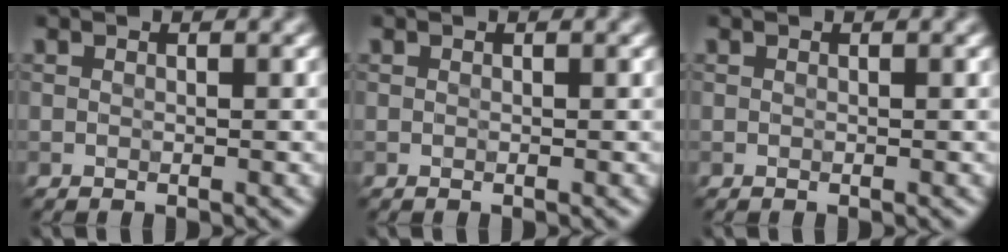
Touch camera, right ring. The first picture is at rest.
{"total": 0.0}
{"total": 0.0}